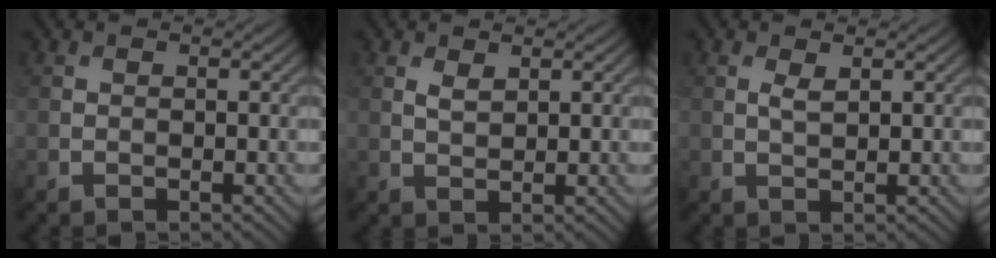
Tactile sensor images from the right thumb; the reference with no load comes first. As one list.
[{"total": 1.6, "force": [0.9, 0.7, 1.1], "torque": [-0.028, -0.003, 0.022]}, {"total": 1.5, "force": [0.6, 0.5, 1.3], "torque": [-0.031, -0.003, 0.015]}]